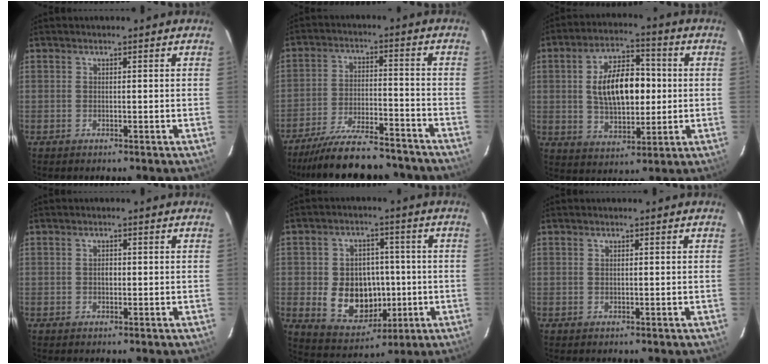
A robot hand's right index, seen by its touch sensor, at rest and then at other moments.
{"total": 21.0, "force": [-18.7, 4.7, 8.3], "torque": [-0.160, -0.014, -0.265]}
{"total": 14.0, "force": [1.0, 7.4, 11.9], "torque": [-0.206, 0.019, 0.028]}
{"total": 1.4, "force": [0.1, 0.9, 1.0], "torque": [-0.015, 0.004, 0.001]}
{"total": 12.8, "force": [-1.9, 10.1, 7.7], "torque": [-0.168, 0.006, -0.007]}
{"total": 0.7, "force": [0.3, 0.2, 0.6], "torque": [-0.011, 0.002, 0.005]}